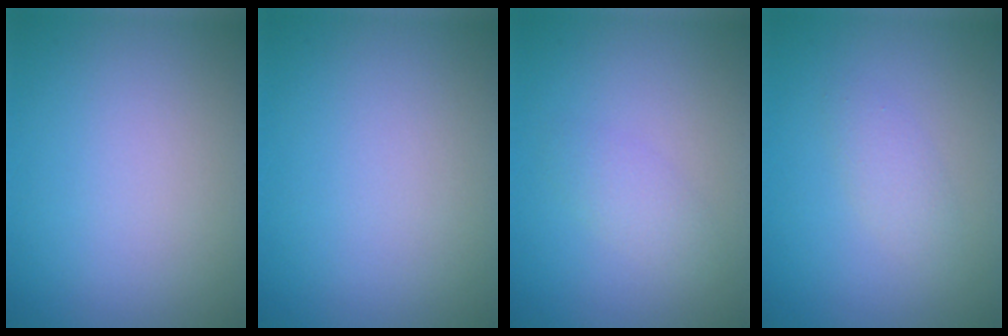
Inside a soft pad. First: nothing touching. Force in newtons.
{"total": 0.0}
{"total": 1.5, "press": 1.5, "slide": 0.0}
{"total": 1.5, "press": 1.5, "slide": 0.1}